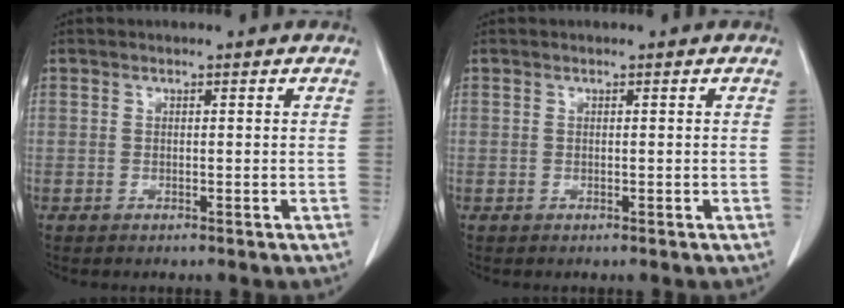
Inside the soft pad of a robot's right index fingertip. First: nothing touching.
{"total": 0.0}